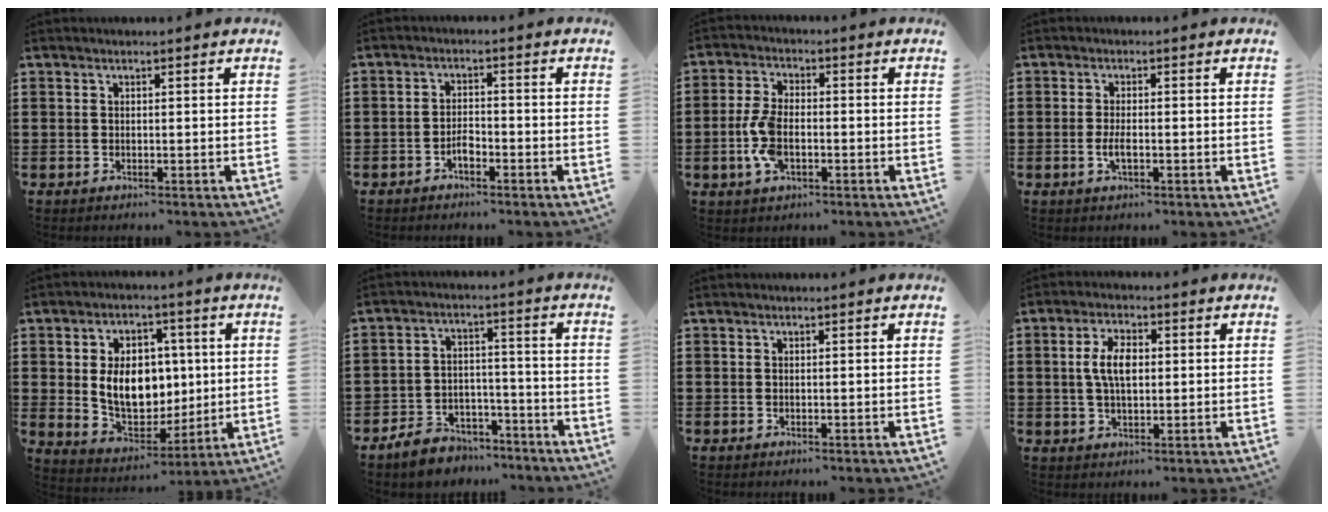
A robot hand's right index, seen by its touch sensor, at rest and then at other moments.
{"total": 2.3, "force": [-1.4, 1.0, 1.6], "torque": [-0.030, 0.005, -0.028]}
{"total": 6.5, "force": [-1.7, 3.3, 5.4], "torque": [-0.135, -0.004, -0.040]}
{"total": 2.3, "force": [-0.6, 0.7, 2.1], "torque": [-0.045, -0.001, -0.013]}
{"total": 10.4, "force": [1.0, 7.5, 7.2], "torque": [-0.125, 0.011, 0.018]}
{"total": 5.4, "force": [-4.9, 2.2, 0.7], "torque": [-0.021, 0.021, -0.098]}
{"total": 0.0}
{"total": 5.5, "force": [0.5, 2.7, 4.8], "torque": [-0.104, 0.009, 0.005]}